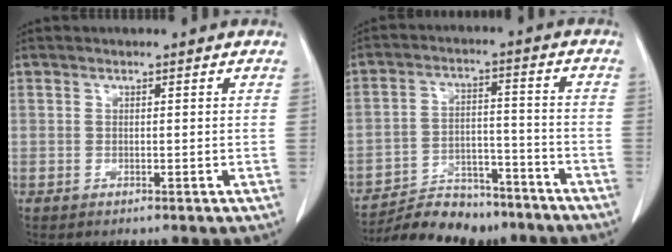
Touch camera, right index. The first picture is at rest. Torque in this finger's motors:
{"motor_torque": [1.02, -0.99, 0.56, 0.15]}